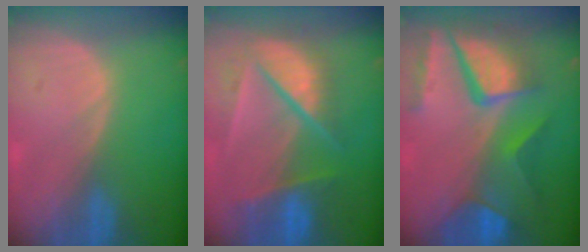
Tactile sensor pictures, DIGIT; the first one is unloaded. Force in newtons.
{"total": 9.9, "press": 8.5, "slide": 5.1}
{"total": 11.3, "press": 9.4, "slide": 6.4}